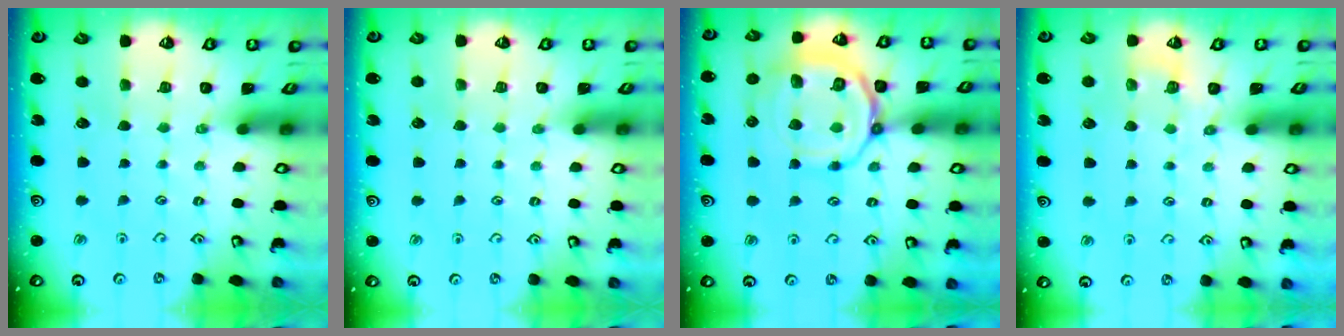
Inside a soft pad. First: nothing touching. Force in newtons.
{"total": 0.9, "press": 0.9, "slide": 0.1}
{"total": 14.9, "press": 14.8, "slide": 1.6}
{"total": 3.4, "press": 2.8, "slide": 1.9}